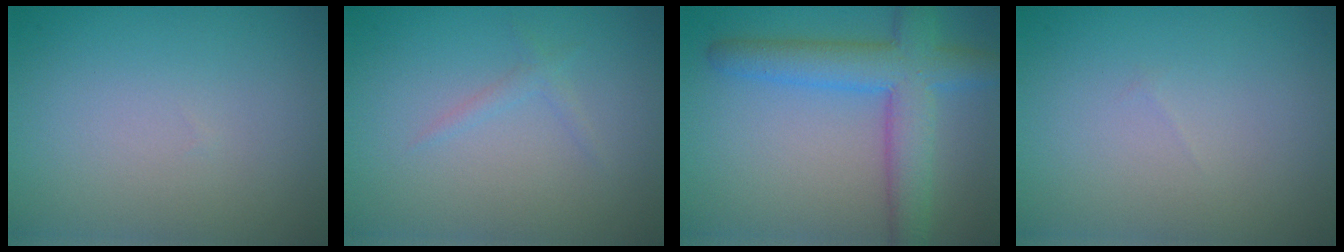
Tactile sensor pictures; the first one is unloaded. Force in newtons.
{"total": 0.8, "press": 0.8, "slide": 0.0}
{"total": 6.4, "press": 6.4, "slide": 0.2}
{"total": 0.0}